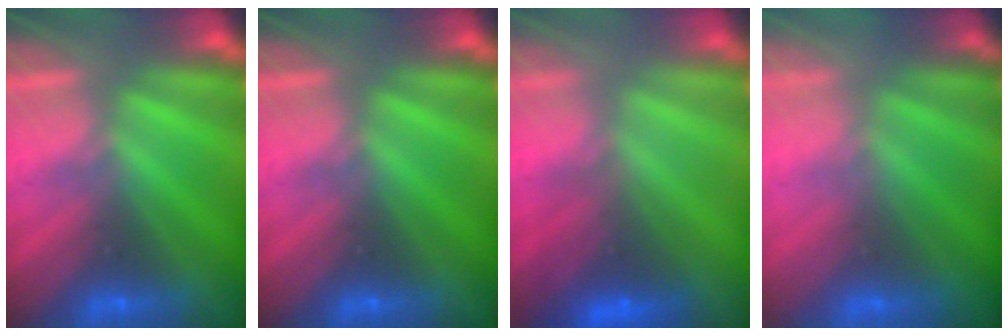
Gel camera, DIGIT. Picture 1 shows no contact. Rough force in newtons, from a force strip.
{"total": 0.0}
{"total": 2.9}
{"total": 2.8}